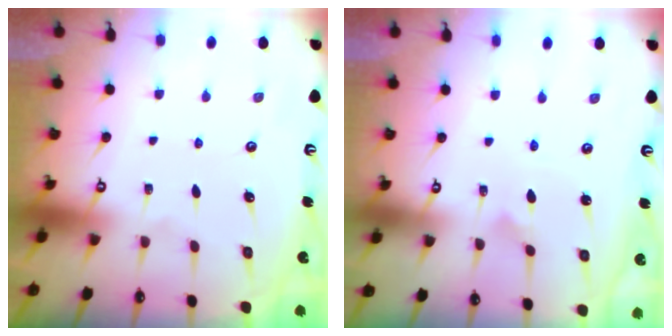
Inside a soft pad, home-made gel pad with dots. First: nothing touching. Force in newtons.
{"total": 2.2, "press": 2.2, "slide": 0.2}